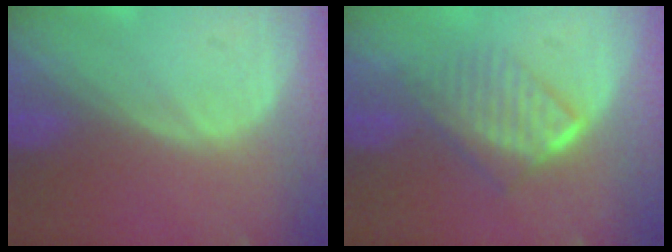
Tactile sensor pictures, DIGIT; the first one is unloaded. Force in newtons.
{"total": 6.5, "press": 5.8, "slide": 3.0}